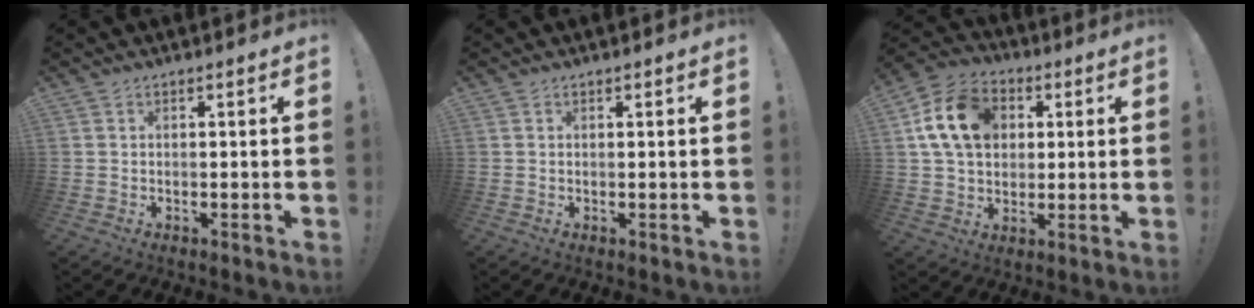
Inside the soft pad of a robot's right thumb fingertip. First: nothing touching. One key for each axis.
{"total": 0.0}
{"total": 16.2, "fx": 4.2, "fy": 12.3, "fz": 9.7, "tx": -0.158, "ty": 0.000, "tz": 0.084}